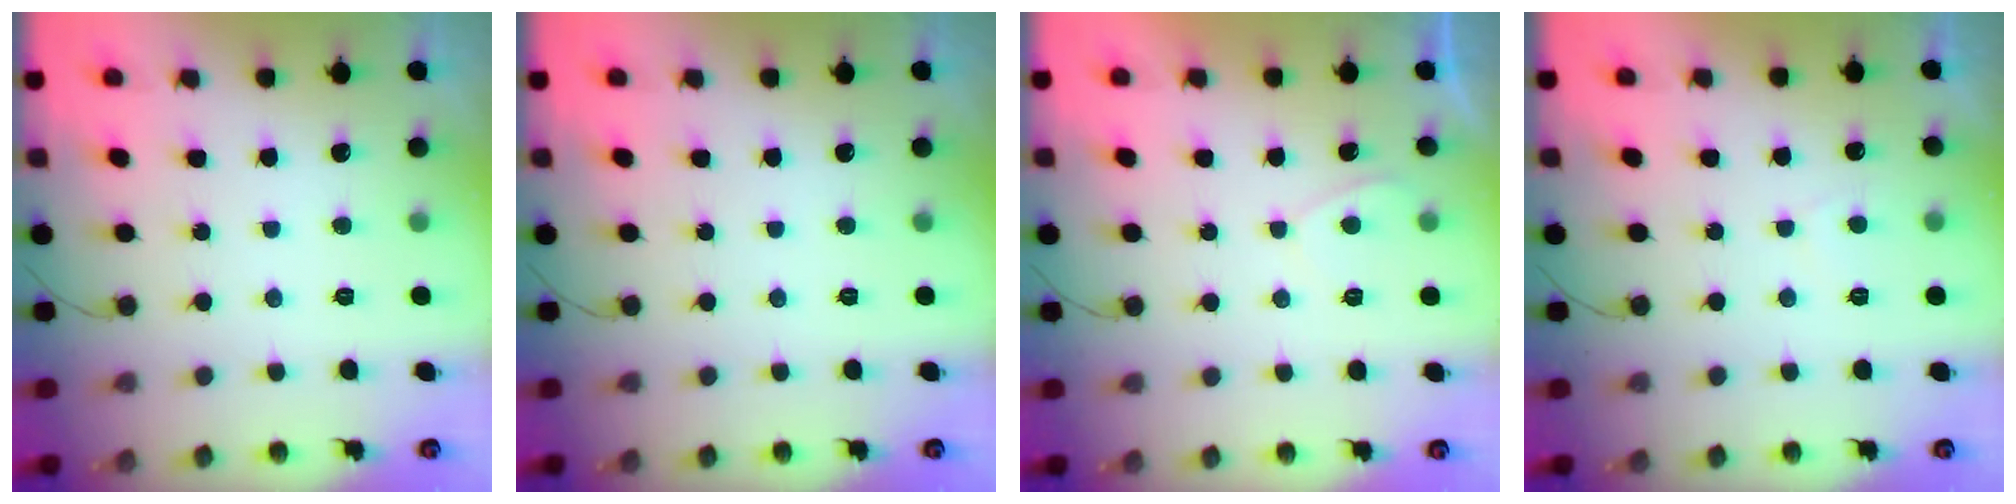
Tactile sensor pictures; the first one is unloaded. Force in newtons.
{"total": 0.0}
{"total": 1.2, "press": 1.1, "slide": 0.5}
{"total": 0.8, "press": 0.6, "slide": 0.5}